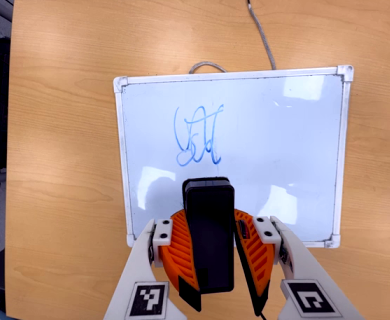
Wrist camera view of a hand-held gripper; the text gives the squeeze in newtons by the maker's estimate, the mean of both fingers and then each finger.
{"total": 11.8, "left": 11.1, "right": 12.4}